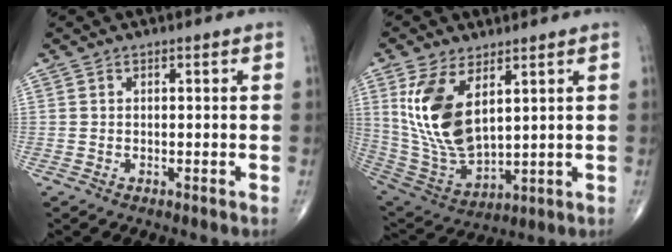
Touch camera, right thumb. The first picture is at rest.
{"total": 15.0, "force": [5.2, 7.5, 12.0], "torque": [-0.229, -0.027, 0.122]}